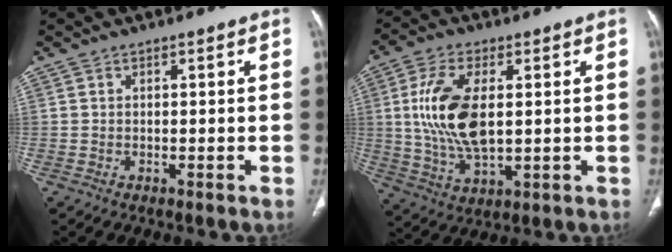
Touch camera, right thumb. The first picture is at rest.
{"total": 13.8, "force": [1.7, 6.7, 11.9], "torque": [-0.244, -0.009, 0.039]}